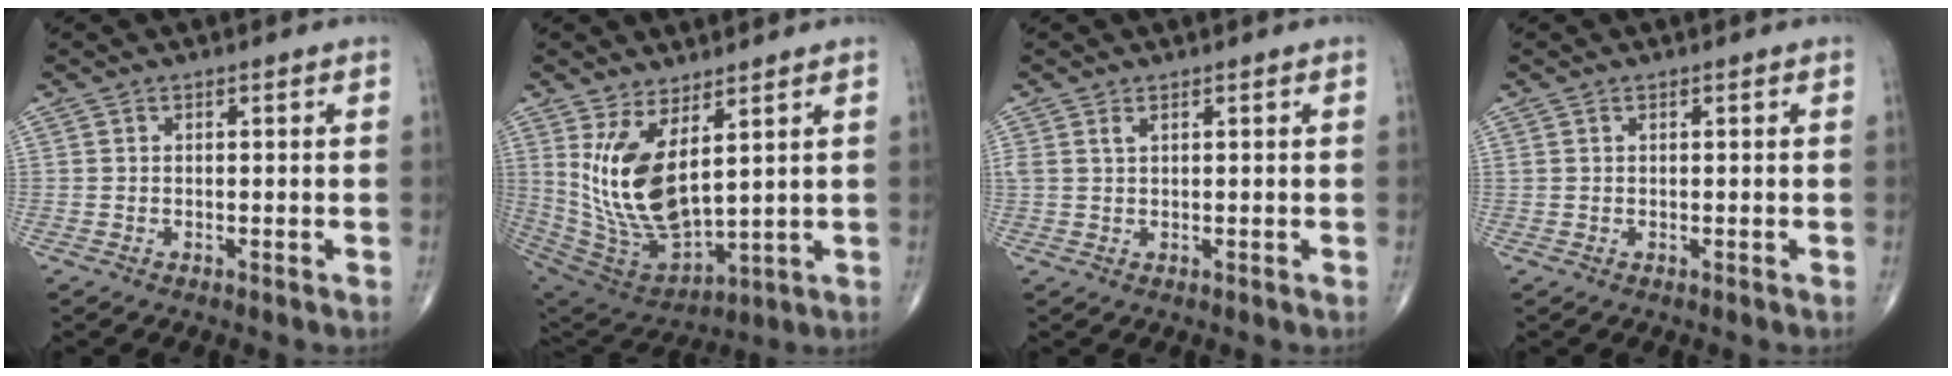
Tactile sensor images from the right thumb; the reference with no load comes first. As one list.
[{"total": 15.4, "force": [4.9, 6.8, 12.9], "torque": [-0.246, -0.043, 0.120]}, {"total": 1.3, "force": [0.8, 0.5, 0.9], "torque": [-0.023, 0.008, 0.021]}, {"total": 0.0}]